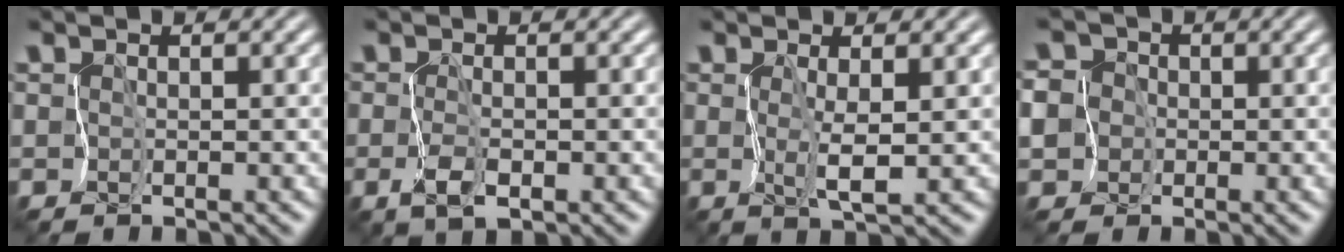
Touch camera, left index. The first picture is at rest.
{"total": 2.0, "force": [-0.8, 0.9, 1.6], "torque": [-0.034, -0.006, -0.014]}
{"total": 1.9, "force": [0.2, 0.1, 1.9], "torque": [-0.041, -0.005, 0.010]}
{"total": 8.1, "force": [-1.3, 7.7, 2.4], "torque": [-0.055, 0.013, -0.054]}